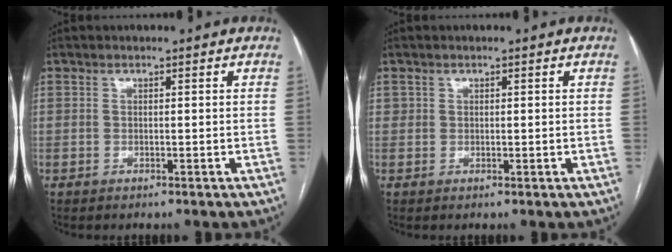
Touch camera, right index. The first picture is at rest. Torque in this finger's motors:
{"motor_torque": [-0.07, 0.19, 0.02, 0.00]}